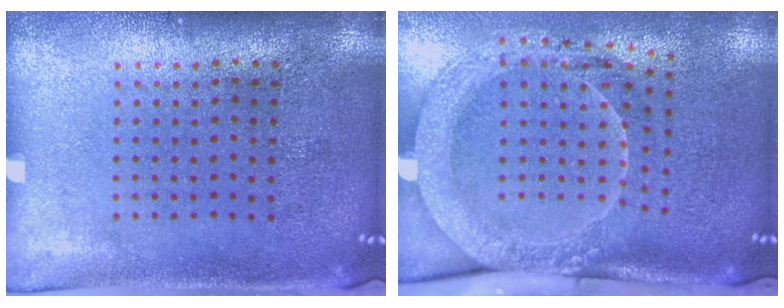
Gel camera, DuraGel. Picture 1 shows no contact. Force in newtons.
{"total": 2.1, "press": 2.0, "slide": 0.5}